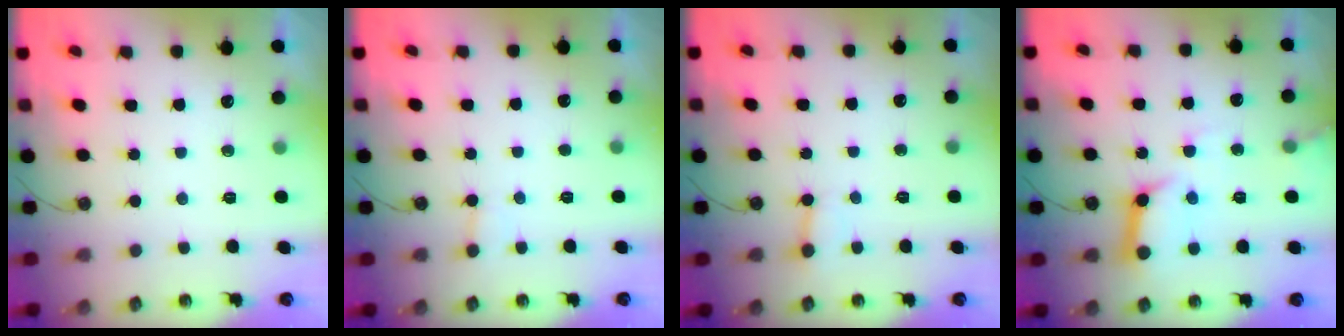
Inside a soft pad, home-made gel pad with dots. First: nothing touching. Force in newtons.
{"total": 3.9, "press": 3.9, "slide": 0.6}
{"total": 2.8, "press": 2.8, "slide": 0.3}
{"total": 13.5, "press": 13.4, "slide": 1.7}